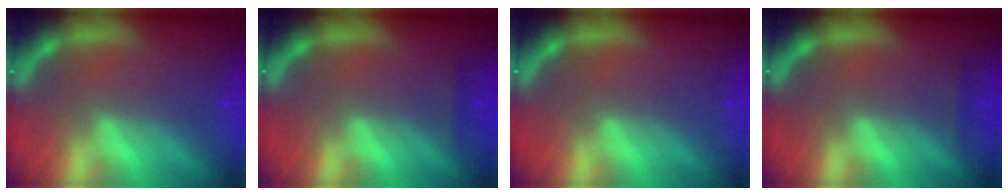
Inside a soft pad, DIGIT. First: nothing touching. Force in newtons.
{"total": 0.9}
{"total": 0.0}
{"total": 0.9}